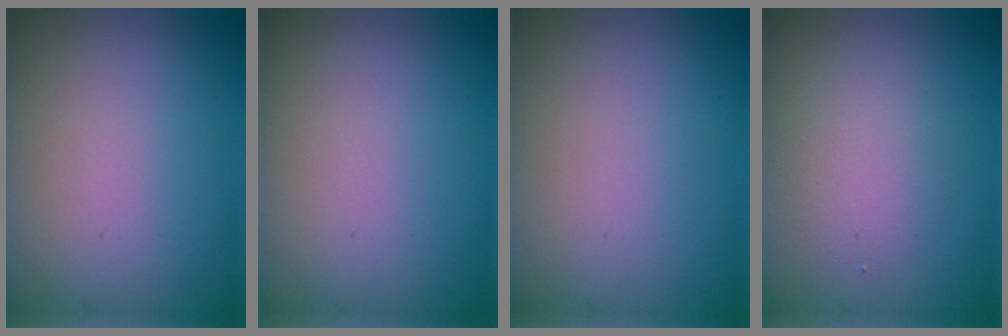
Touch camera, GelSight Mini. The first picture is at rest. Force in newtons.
{"total": 0.0}
{"total": 0.0}
{"total": 2.5, "press": 2.5, "slide": 0.1}